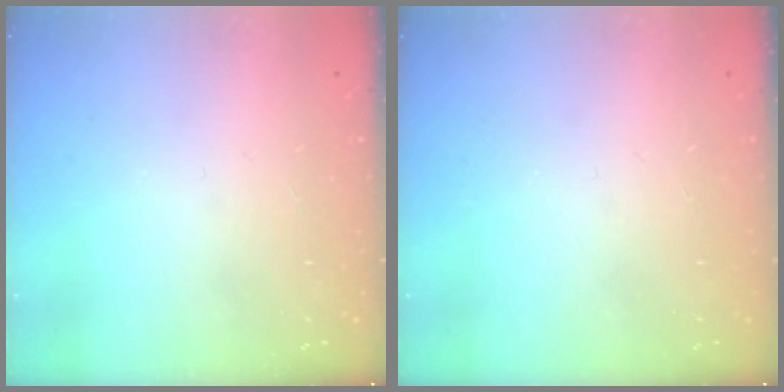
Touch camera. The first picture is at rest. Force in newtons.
{"total": 0.0}